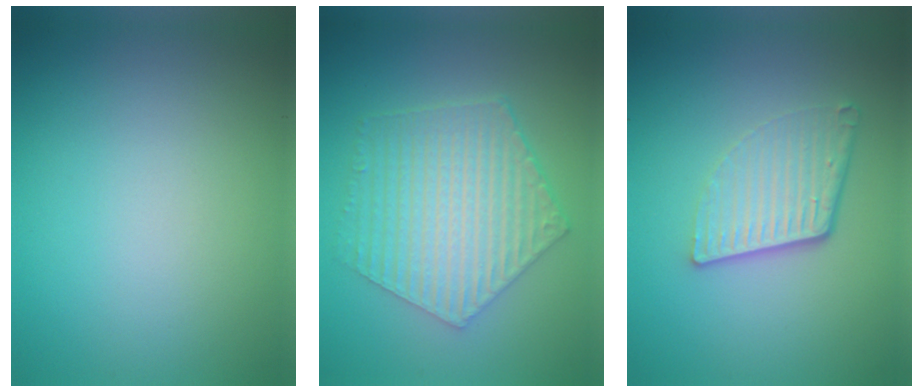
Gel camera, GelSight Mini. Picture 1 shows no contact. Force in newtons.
{"total": 6.3, "press": 4.8, "slide": 4.1}
{"total": 4.4, "press": 2.9, "slide": 3.3}